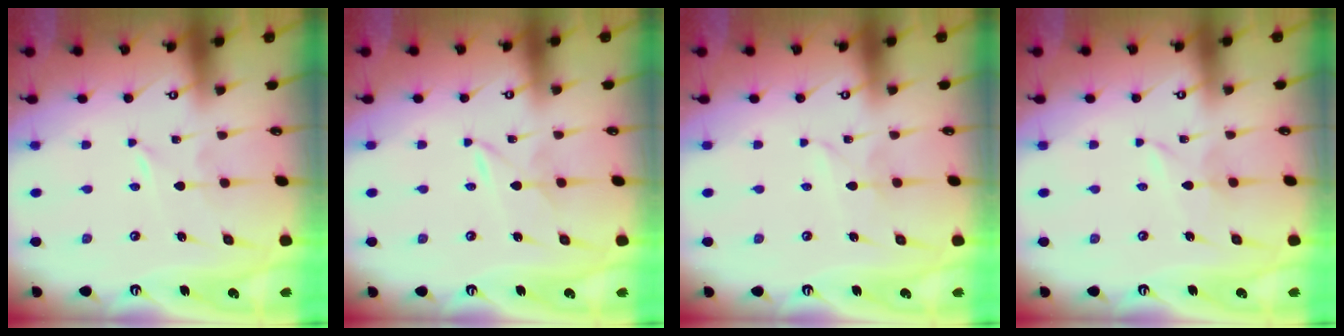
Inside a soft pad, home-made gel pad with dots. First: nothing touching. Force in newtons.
{"total": 1.6, "press": 1.6, "slide": 0.2}
{"total": 2.7, "press": 2.7, "slide": 0.3}
{"total": 1.9, "press": 1.9, "slide": 0.2}